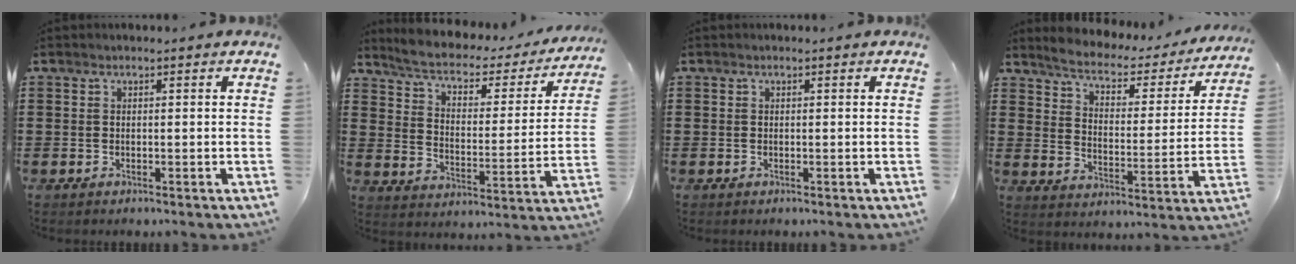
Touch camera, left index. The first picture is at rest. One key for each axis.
{"total": 4.4, "fx": 3.6, "fy": 1.5, "fz": 2.1, "tx": -0.060, "ty": -0.026, "tz": 0.053}
{"total": 0.0}
{"total": 3.5, "fx": 3.0, "fy": 1.4, "fz": 1.1, "tx": -0.043, "ty": -0.023, "tz": 0.042}